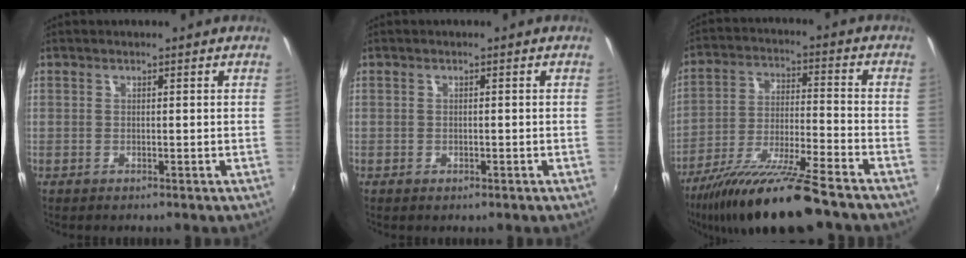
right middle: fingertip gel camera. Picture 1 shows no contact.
{"total": 0.7, "force": [-0.5, 0.5, 0.3], "torque": [-0.004, -0.003, -0.008]}
{"total": 17.1, "force": [-13.6, 1.0, 10.4], "torque": [-0.203, -0.029, -0.236]}